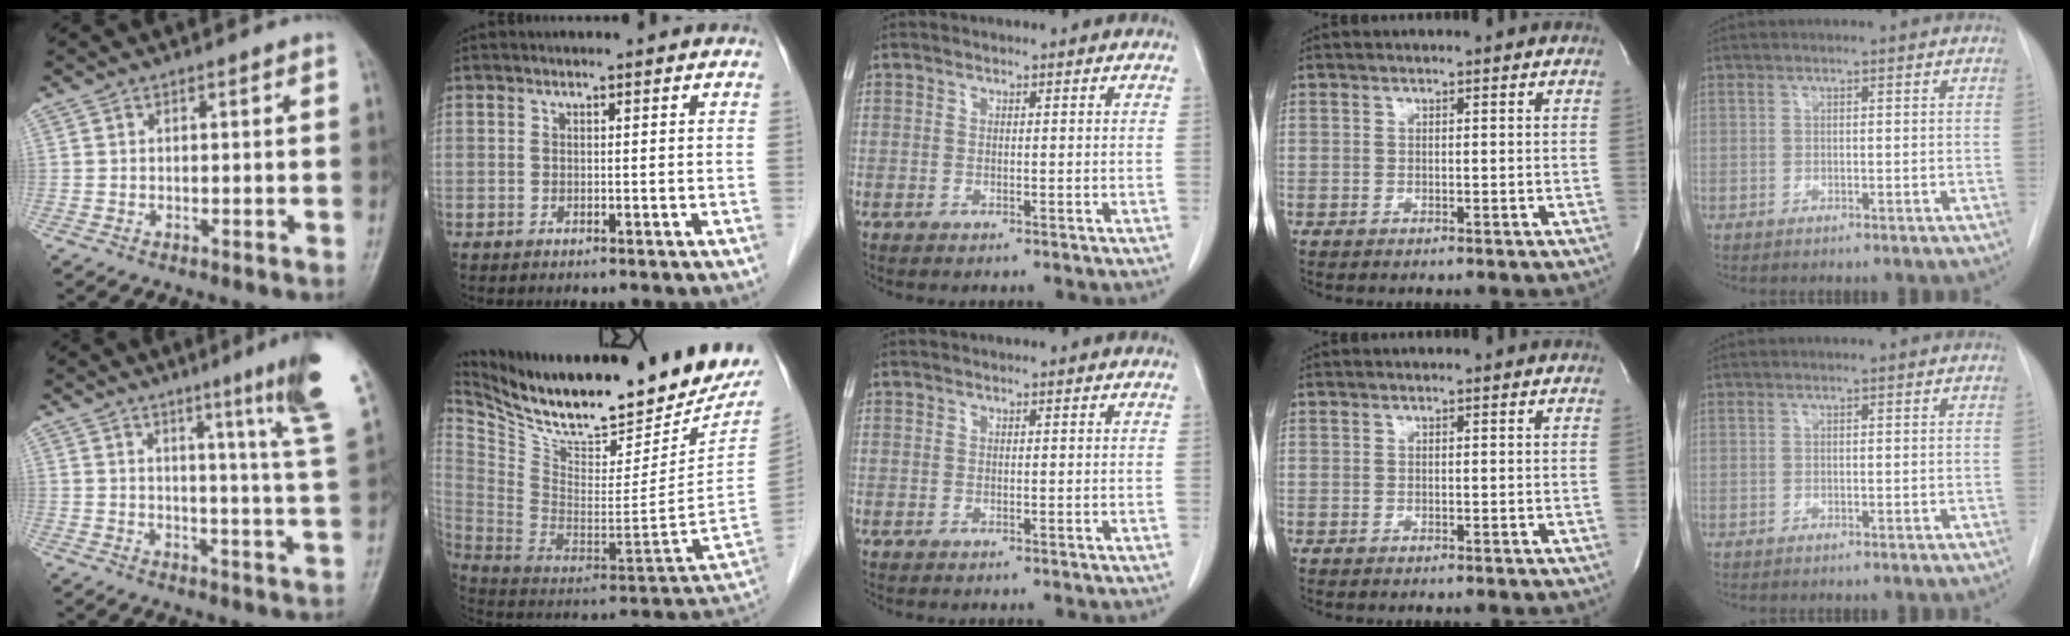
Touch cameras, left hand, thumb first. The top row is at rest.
{"thumb": {"total": 14.4, "force": [8.9, -1.0, 11.3], "torque": [-0.146, -0.061, 0.100]}, "index": {"total": 26.3, "force": [23.1, 5.7, 11.2], "torque": [-0.199, -0.050, 0.353]}}